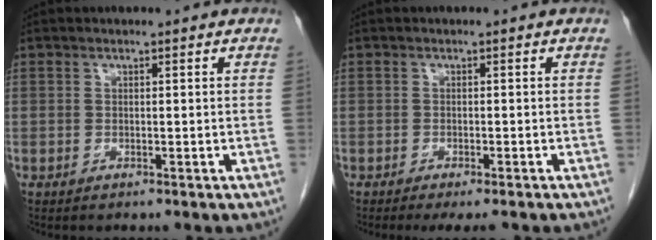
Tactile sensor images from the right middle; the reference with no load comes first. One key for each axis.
{"total": 4.5, "fx": -3.6, "fy": 0.8, "fz": 2.5, "tx": -0.025, "ty": -0.008, "tz": -0.051}